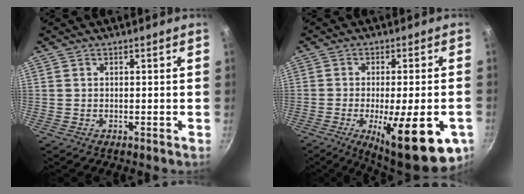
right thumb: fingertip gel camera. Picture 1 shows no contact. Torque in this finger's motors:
{"motor_torque": [0.22, 0.89, 0.53, -0.78, 0.39]}